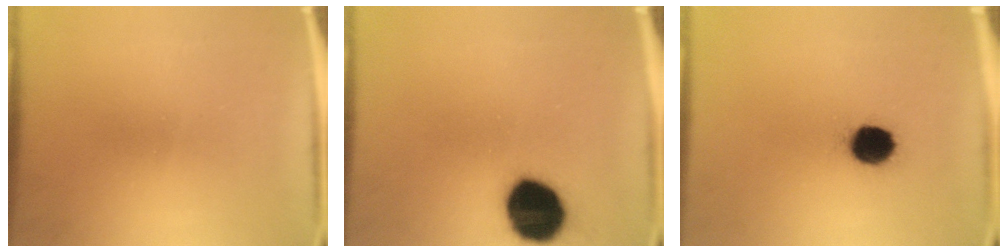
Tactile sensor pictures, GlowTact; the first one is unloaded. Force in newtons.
{"total": 16.4}
{"total": 9.5}